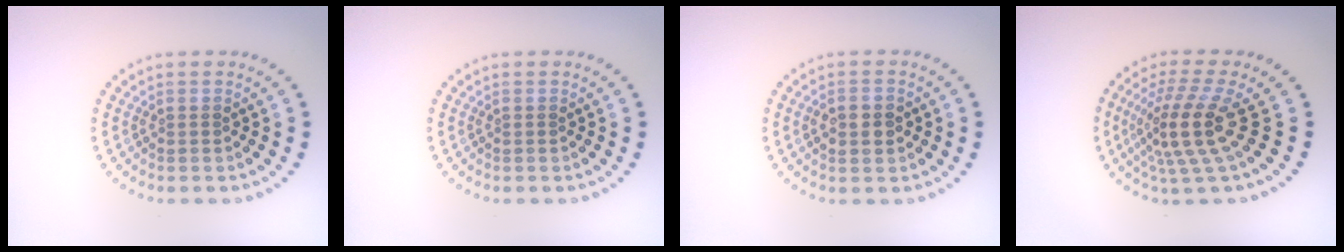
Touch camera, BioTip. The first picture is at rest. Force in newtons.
{"total": 0.0}
{"total": 2.9, "press": 2.9, "slide": 0.2}
{"total": 5.1, "press": 3.7, "slide": 3.5}